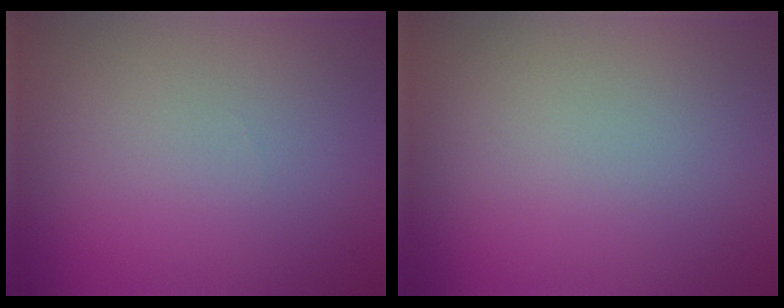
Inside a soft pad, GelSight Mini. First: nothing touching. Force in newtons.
{"total": 0.0}